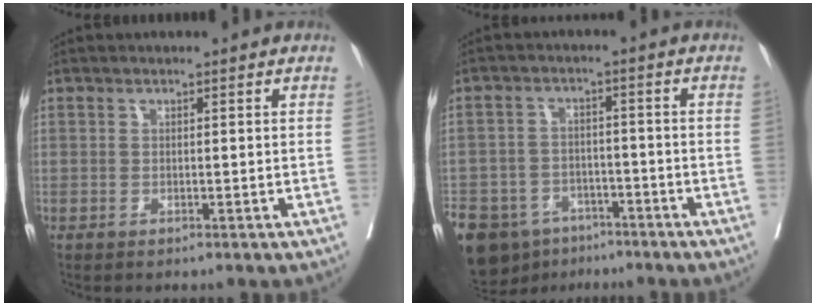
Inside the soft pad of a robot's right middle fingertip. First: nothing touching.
{"total": 19.2, "force": [-12.0, 12.5, 8.1], "torque": [-0.244, -0.017, -0.178]}